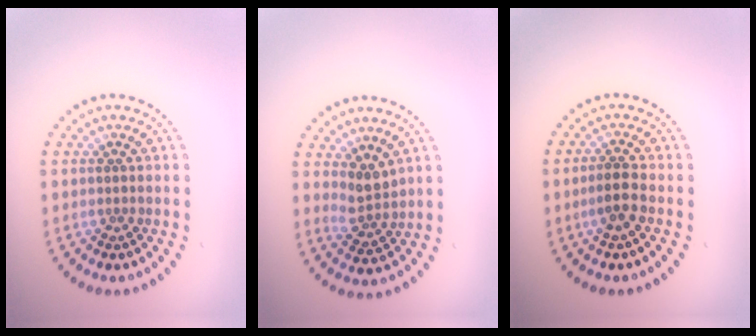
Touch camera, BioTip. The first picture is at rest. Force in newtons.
{"total": 2.3, "press": 1.9, "slide": 1.4}
{"total": 2.1, "press": 2.0, "slide": 0.7}